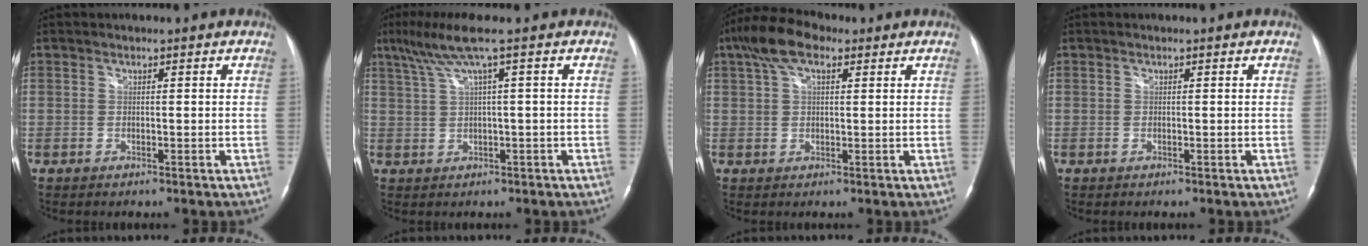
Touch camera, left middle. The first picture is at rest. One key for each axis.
{"total": 5.5, "fx": 2.7, "fy": -1.1, "fz": 4.7, "tx": -0.104, "ty": 0.025, "tz": 0.057}
{"total": 7.0, "fx": 3.7, "fy": 3.1, "fz": 5.1, "tx": -0.108, "ty": 0.032, "tz": 0.066}
{"total": 0.0}